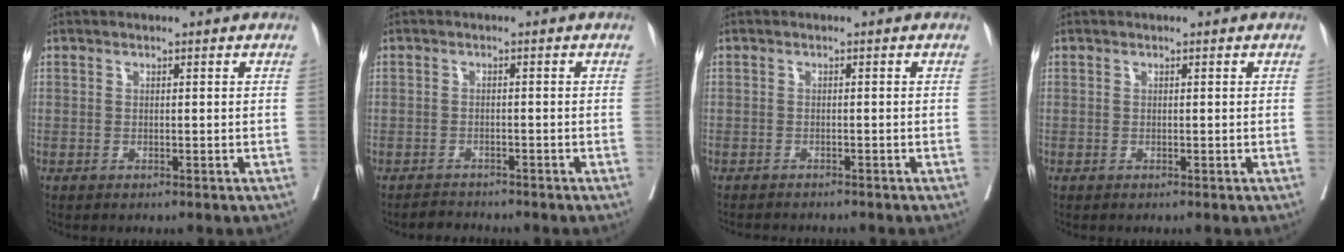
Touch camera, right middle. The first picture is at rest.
{"total": 1.8, "force": [-1.7, 0.2, -0.4], "torque": [0.000, -0.010, -0.029]}
{"total": 4.3, "force": [-4.1, 0.6, 1.3], "torque": [-0.019, -0.008, -0.056]}
{"total": 0.0}